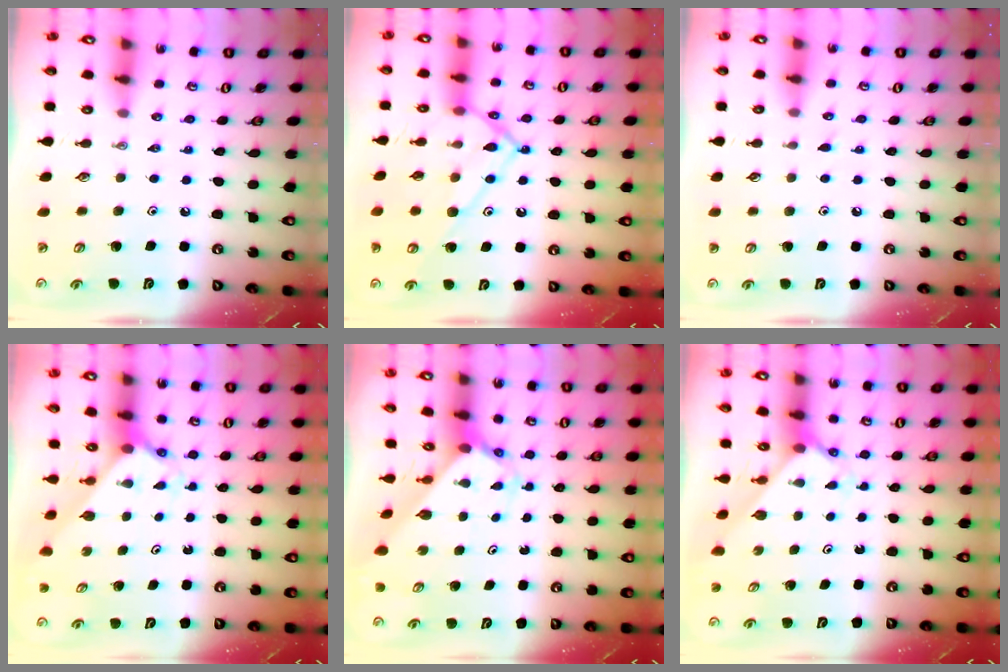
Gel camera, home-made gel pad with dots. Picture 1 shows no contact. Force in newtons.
{"total": 13.9, "press": 13.9, "slide": 0.5}
{"total": 4.2, "press": 4.1, "slide": 0.4}
{"total": 2.1, "press": 2.1, "slide": 0.1}
{"total": 2.6, "press": 2.6, "slide": 0.2}
{"total": 2.3, "press": 2.3, "slide": 0.1}